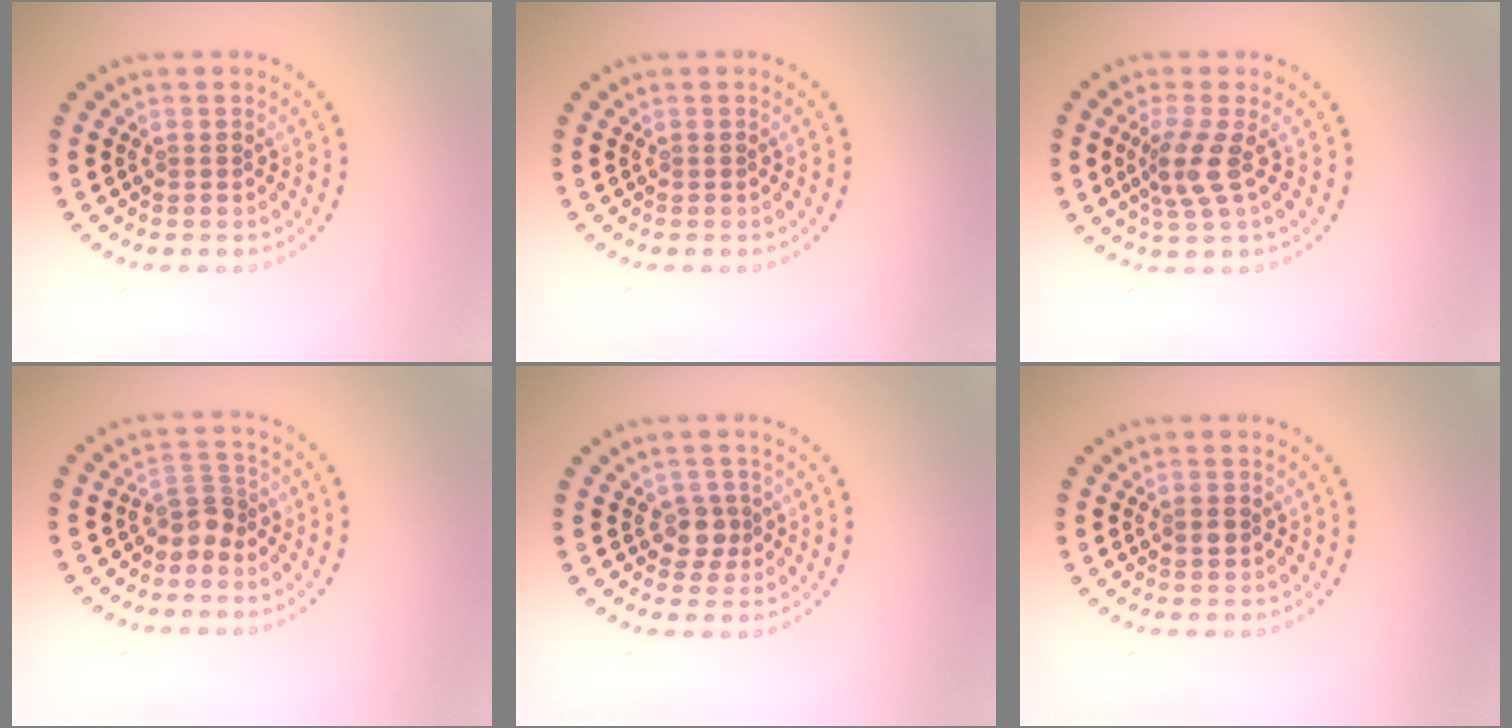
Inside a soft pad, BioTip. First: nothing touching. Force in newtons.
{"total": 0.0}
{"total": 2.9, "press": 2.2, "slide": 1.8}
{"total": 2.3, "press": 1.8, "slide": 1.6}
{"total": 2.0, "press": 1.7, "slide": 1.0}
{"total": 1.2, "press": 1.2, "slide": 0.0}